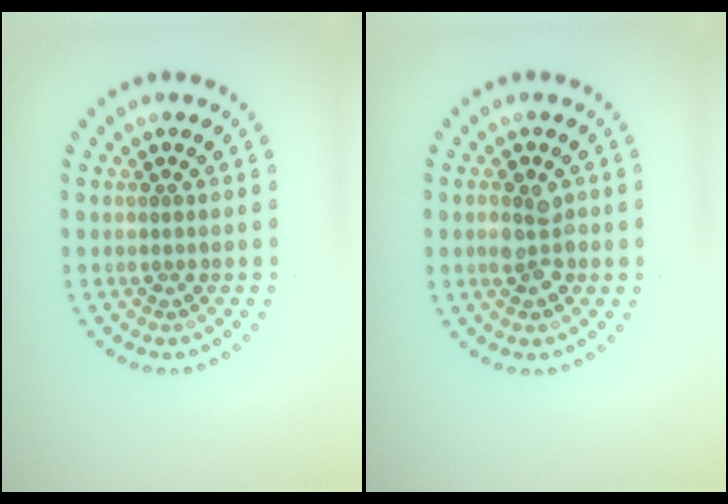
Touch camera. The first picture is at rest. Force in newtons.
{"total": 2.4, "press": 2.4, "slide": 0.1}